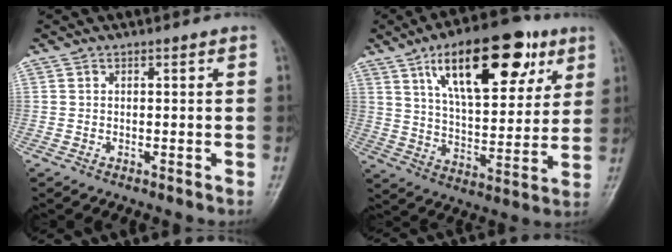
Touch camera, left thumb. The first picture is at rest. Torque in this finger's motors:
{"motor_torque": [2.73, 1.57, 1.76, -1.01, 0.14]}